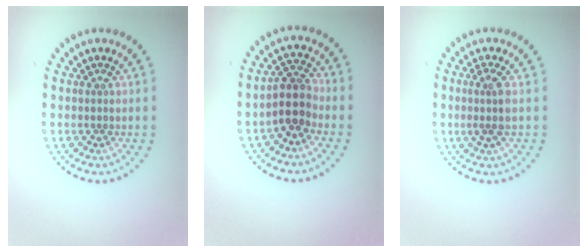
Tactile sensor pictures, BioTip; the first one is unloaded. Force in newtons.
{"total": 3.1, "press": 2.7, "slide": 1.6}
{"total": 2.0, "press": 1.6, "slide": 1.2}